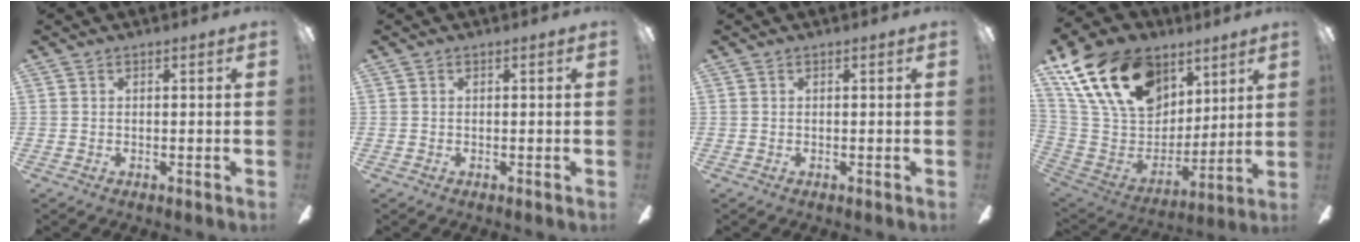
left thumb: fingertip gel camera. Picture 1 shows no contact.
{"total": 0.0}
{"total": 0.0}
{"total": 24.2, "force": [12.7, 15.9, 13.0], "torque": [-0.251, -0.043, 0.237]}